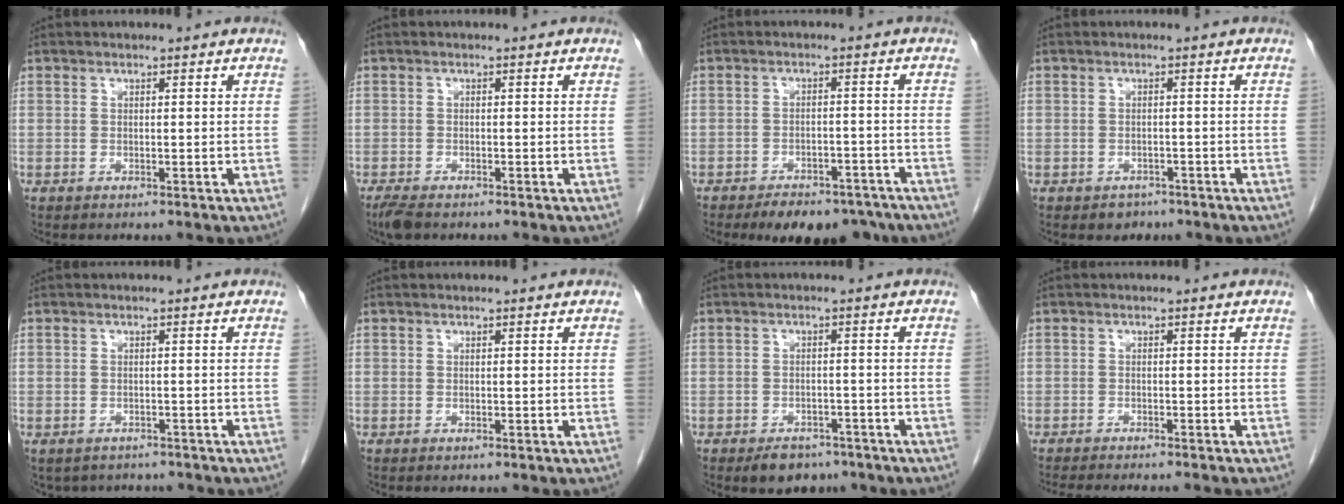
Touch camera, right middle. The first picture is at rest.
{"total": 2.7, "force": [-2.1, 0.8, 1.5], "torque": [-0.035, -0.008, -0.035]}
{"total": 10.1, "force": [-8.3, 4.3, 4.0], "torque": [-0.046, 0.001, -0.111]}
{"total": 2.2, "force": [-1.6, 1.5, 0.3], "torque": [-0.010, 0.004, -0.018]}
{"total": 5.4, "force": [-4.5, 2.8, 0.9], "torque": [-0.001, 0.004, -0.055]}
{"total": 0.0}
{"total": 4.6, "force": [-3.5, 2.5, 1.6], "torque": [-0.026, 0.001, -0.049]}
{"total": 9.9, "force": [-8.9, 0.8, 4.4], "torque": [-0.046, -0.019, -0.117]}